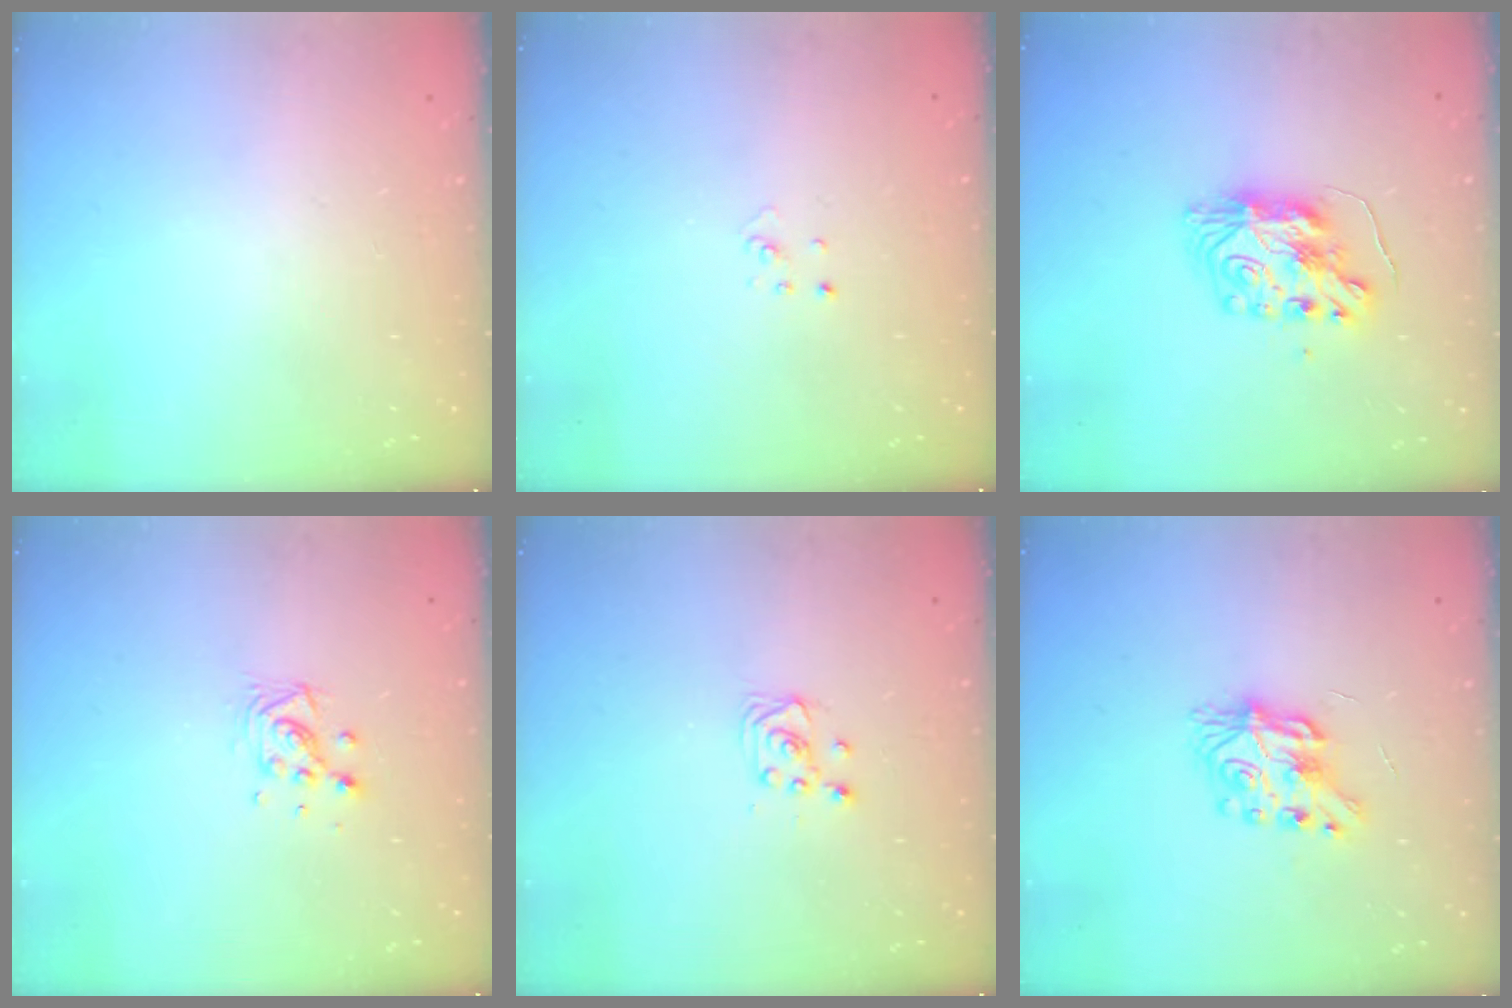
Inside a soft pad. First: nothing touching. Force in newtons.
{"total": 2.1, "press": 2.1, "slide": 0.1}
{"total": 9.1, "press": 9.0, "slide": 0.9}
{"total": 6.7, "press": 6.3, "slide": 2.3}
{"total": 2.9, "press": 2.9, "slide": 0.4}
{"total": 7.8, "press": 7.8, "slide": 0.5}